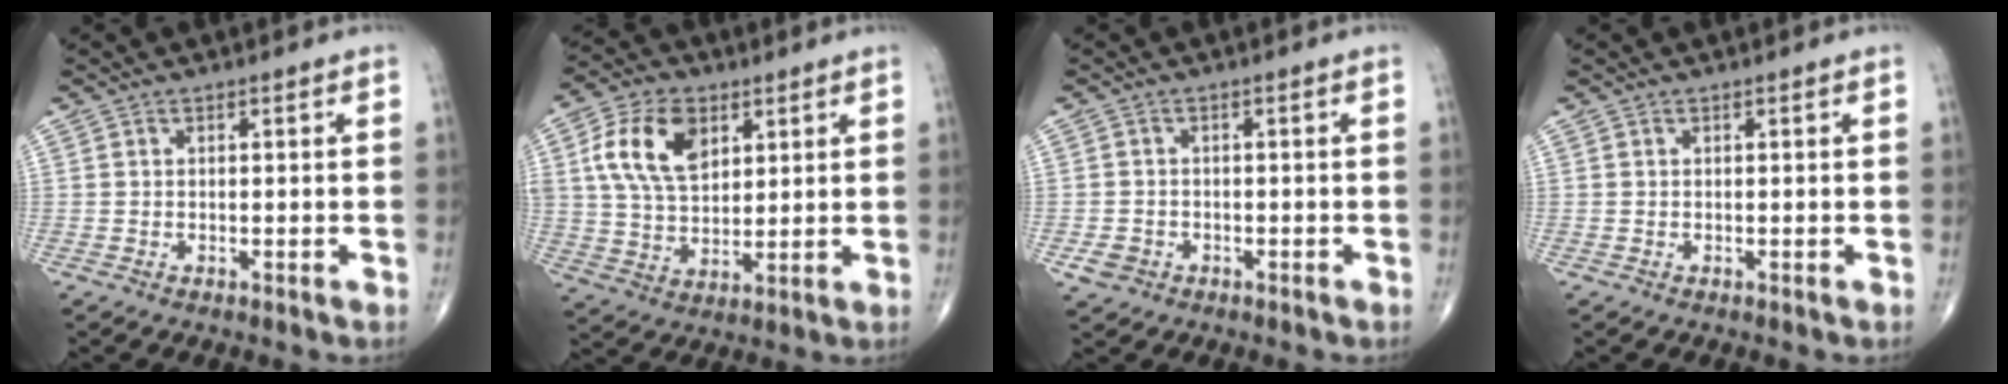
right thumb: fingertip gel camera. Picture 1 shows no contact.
{"total": 13.4, "force": [4.7, 8.5, 9.2], "torque": [-0.157, -0.008, 0.090]}
{"total": 2.7, "force": [-1.2, 2.3, 1.0], "torque": [-0.015, 0.007, -0.017]}
{"total": 0.0}